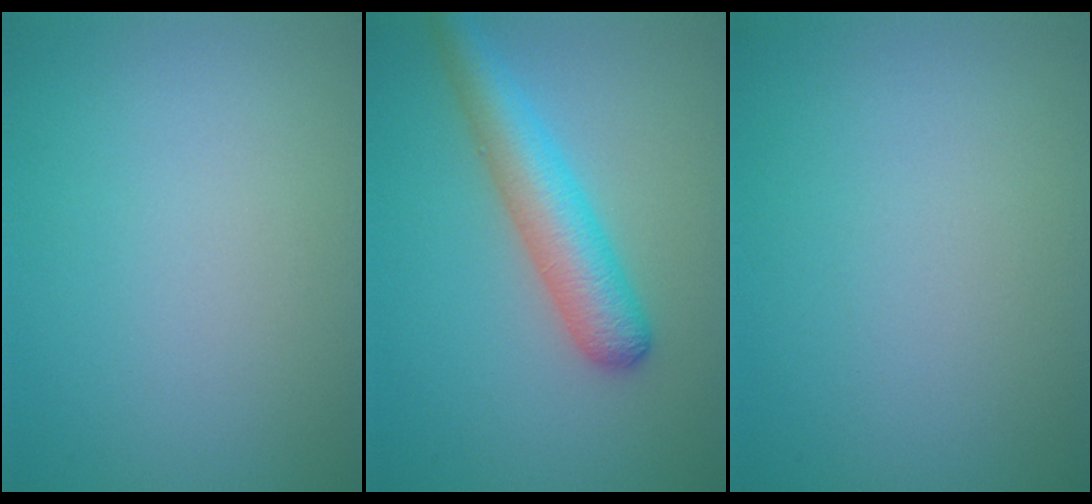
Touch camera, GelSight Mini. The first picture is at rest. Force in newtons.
{"total": 4.8, "press": 4.8, "slide": 0.2}
{"total": 0.0}